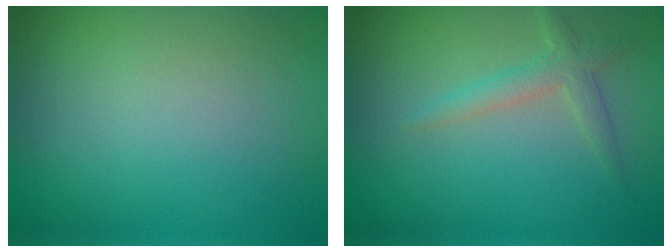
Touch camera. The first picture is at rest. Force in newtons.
{"total": 1.9, "press": 1.9, "slide": 0.1}